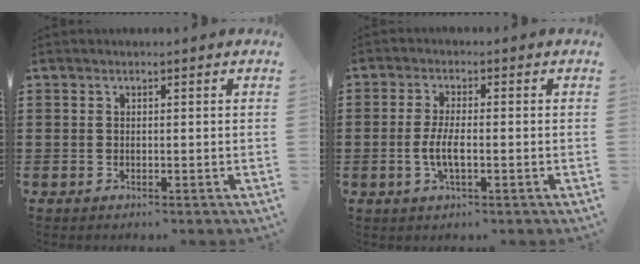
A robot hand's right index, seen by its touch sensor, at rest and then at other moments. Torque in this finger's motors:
{"motor_torque": [1.29, 0.85, 0.59, 0.15]}